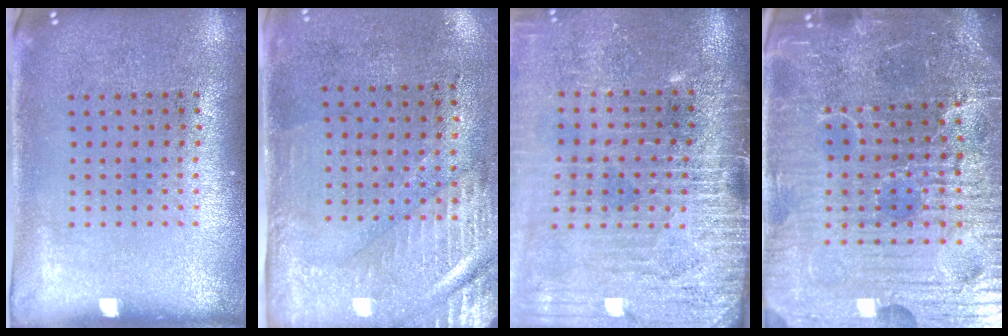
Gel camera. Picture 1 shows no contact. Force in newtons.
{"total": 3.0, "press": 2.5, "slide": 1.5}
{"total": 4.2, "press": 3.6, "slide": 2.1}
{"total": 6.8, "press": 6.2, "slide": 2.9}